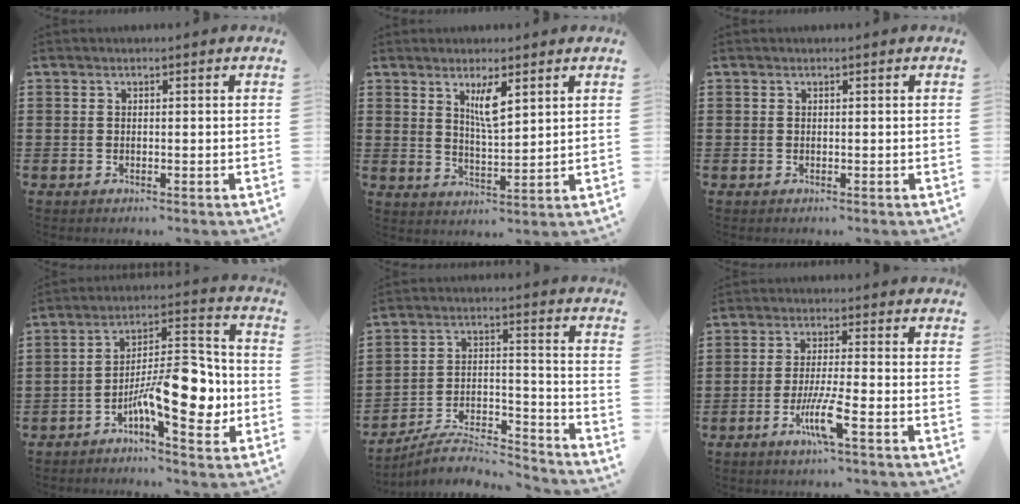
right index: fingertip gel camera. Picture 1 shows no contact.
{"total": 4.9, "force": [2.5, 1.3, 4.0], "torque": [-0.077, 0.001, 0.040]}
{"total": 0.0}
{"total": 12.6, "force": [-4.3, 4.6, 10.9], "torque": [-0.178, -0.002, -0.079]}
{"total": 7.1, "force": [-6.5, 1.3, 2.5], "torque": [-0.038, 0.006, -0.126]}
{"total": 6.6, "force": [-3.2, 0.3, 5.8], "torque": [-0.114, -0.014, -0.058]}